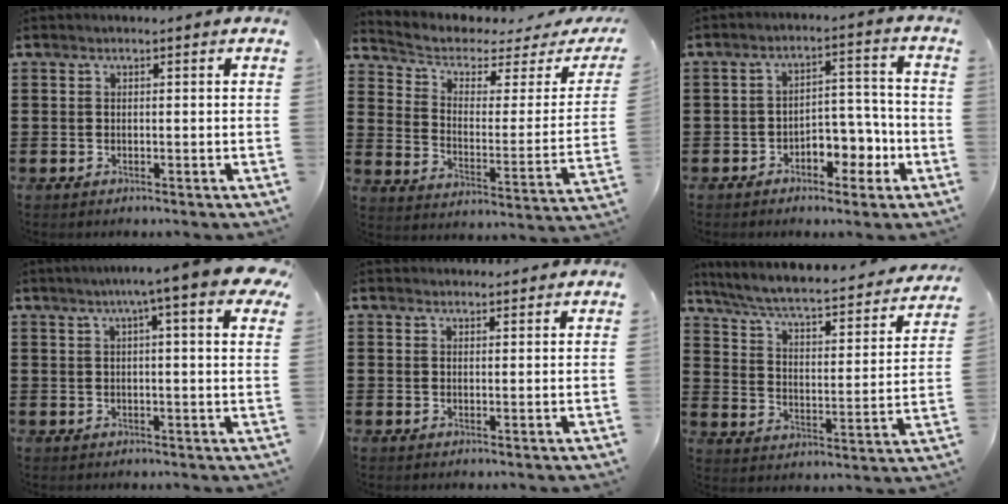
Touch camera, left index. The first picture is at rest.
{"total": 3.3, "force": [2.1, 1.7, 2.0], "torque": [-0.056, -0.019, 0.029]}
{"total": 5.6, "force": [-3.2, 3.3, 3.3], "torque": [-0.049, 0.013, -0.063]}
{"total": 7.9, "force": [4.8, 0.0, 6.2], "torque": [-0.106, -0.010, 0.078]}
{"total": 1.9, "force": [1.8, 0.3, 0.1], "torque": [-0.006, 0.000, 0.037]}
{"total": 4.9, "force": [4.0, 0.4, 2.9], "torque": [-0.074, -0.039, 0.058]}